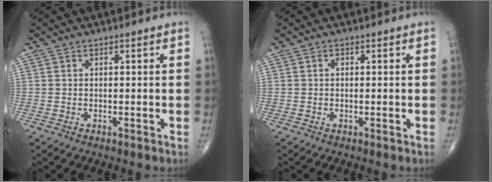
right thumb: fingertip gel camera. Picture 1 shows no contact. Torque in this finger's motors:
{"motor_torque": [-0.28, -0.03, 0.07, 0.11, -0.01]}